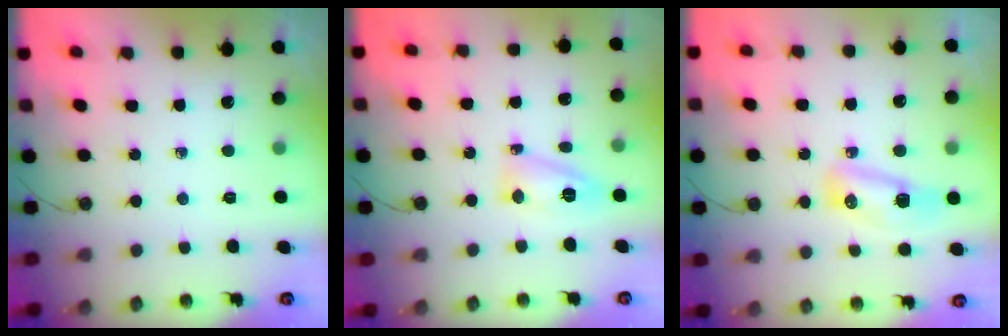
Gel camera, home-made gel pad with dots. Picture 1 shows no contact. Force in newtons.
{"total": 9.6, "press": 9.6, "slide": 1.0}
{"total": 8.4, "press": 8.4, "slide": 0.9}